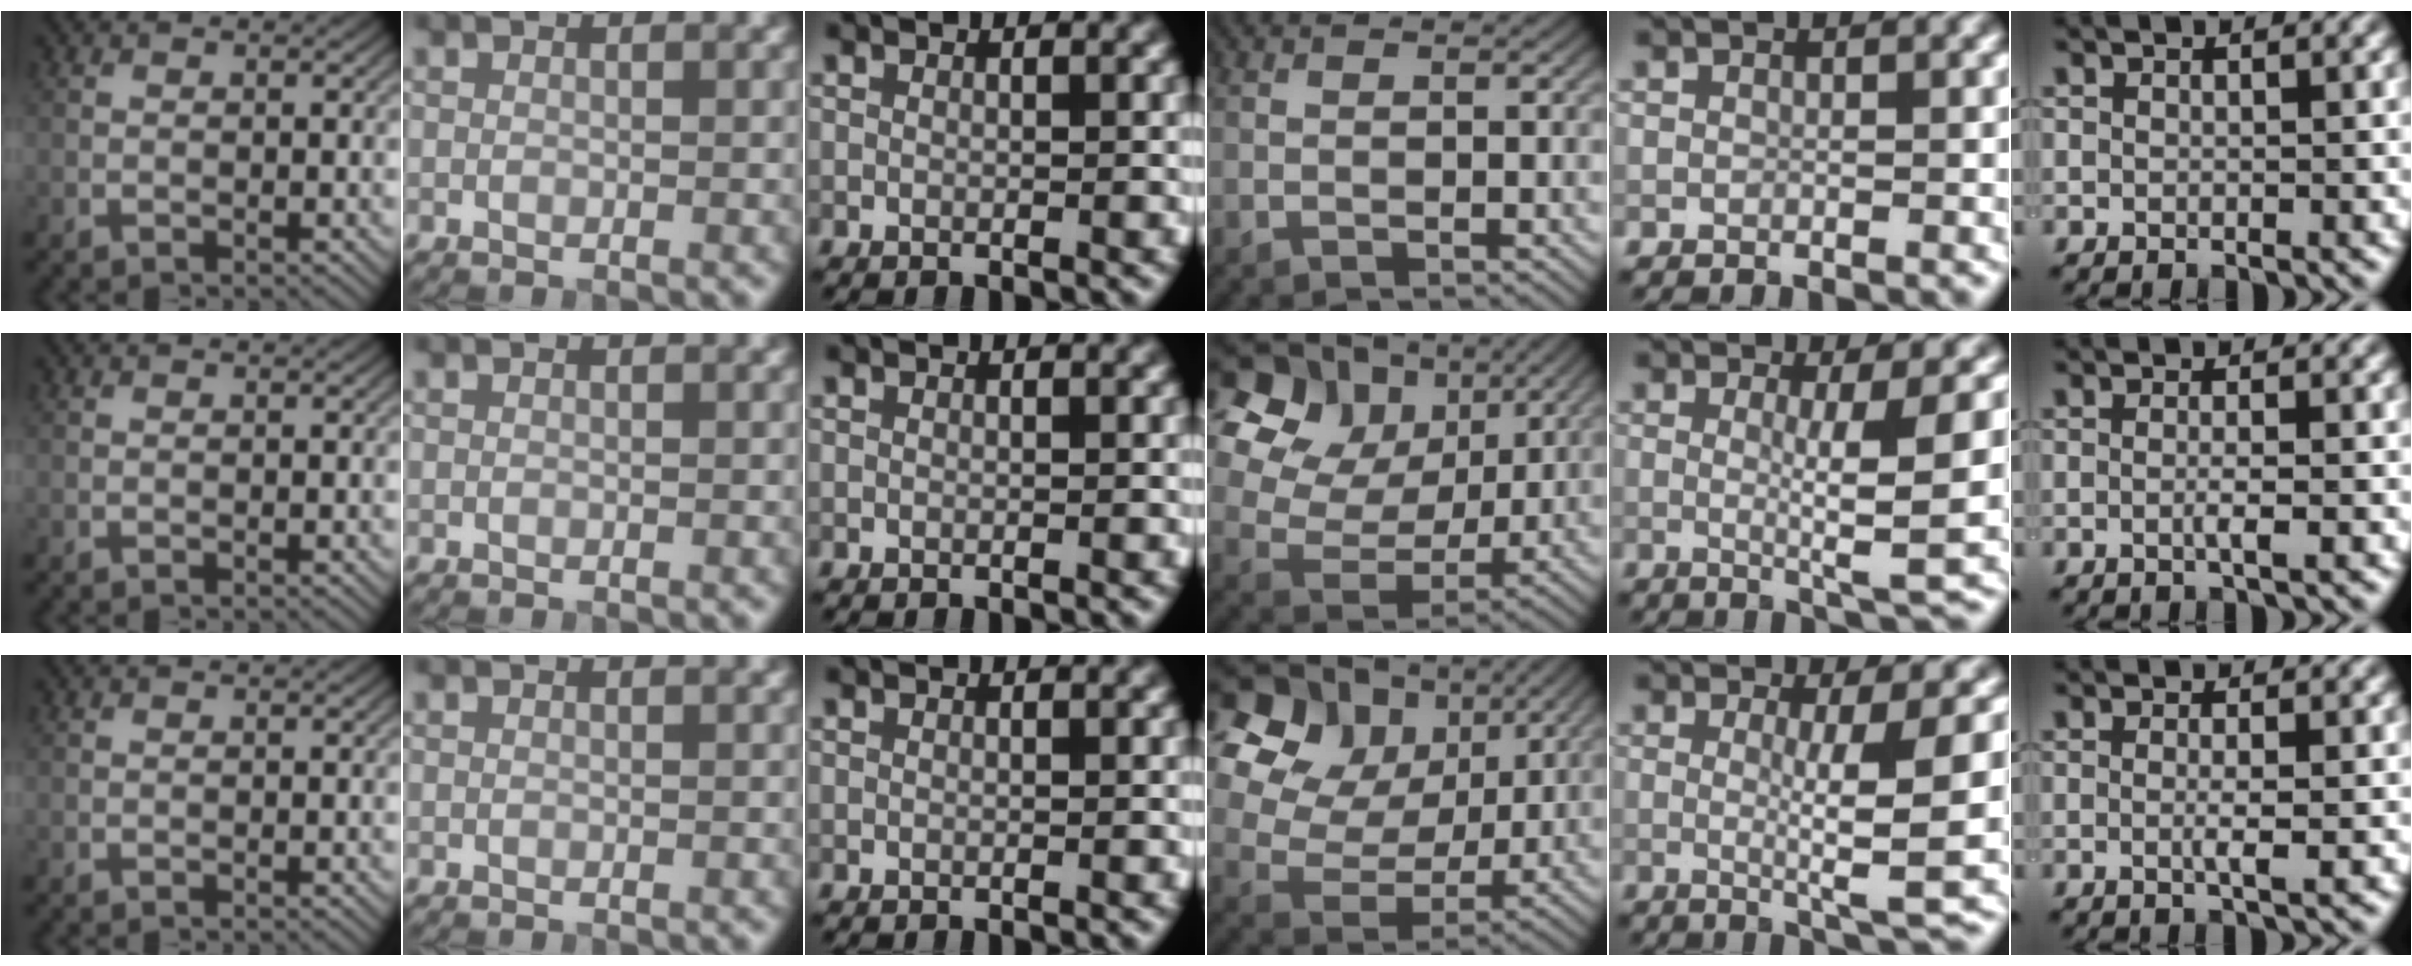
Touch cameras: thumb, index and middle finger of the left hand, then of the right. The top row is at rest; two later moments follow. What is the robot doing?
{"motion": "lift_and_place", "object": "calculator"}